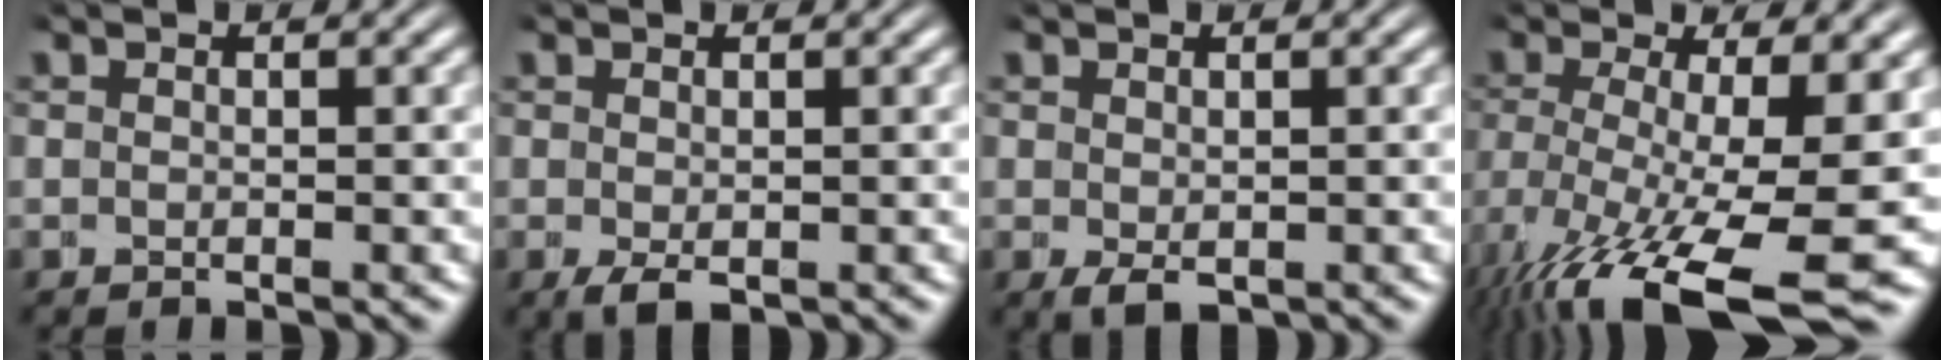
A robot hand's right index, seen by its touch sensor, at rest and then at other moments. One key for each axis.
{"total": 1.9, "fx": -0.9, "fy": 1.1, "fz": 1.2, "tx": -0.030, "ty": -0.022, "tz": -0.001}
{"total": 1.5, "fx": -0.7, "fy": 0.9, "fz": 1.0, "tx": -0.023, "ty": -0.022, "tz": 0.005}
{"total": 10.3, "fx": -5.1, "fy": 4.1, "fz": 7.9, "tx": -0.155, "ty": -0.064, "tz": -0.041}